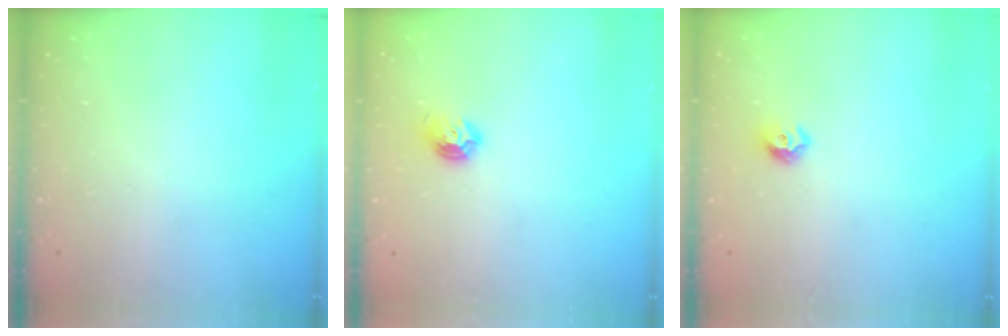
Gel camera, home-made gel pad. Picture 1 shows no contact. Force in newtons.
{"total": 7.0, "press": 6.9, "slide": 0.7}
{"total": 6.9, "press": 6.8, "slide": 0.9}